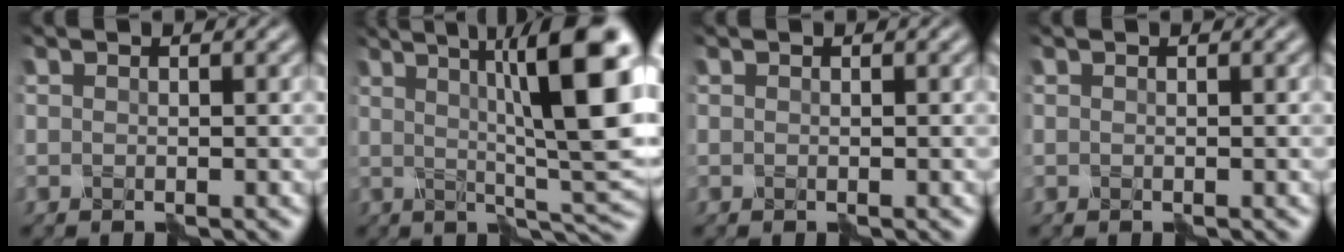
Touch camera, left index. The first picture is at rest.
{"total": 12.5, "force": [3.0, 2.8, 11.8], "torque": [-0.134, 0.004, 0.044]}
{"total": 0.0}
{"total": 0.0}